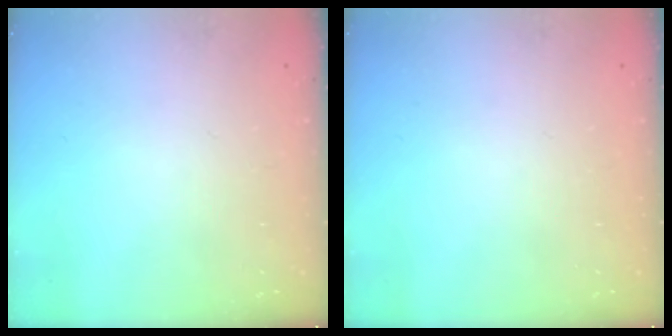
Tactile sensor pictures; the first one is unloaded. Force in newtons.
{"total": 0.0}